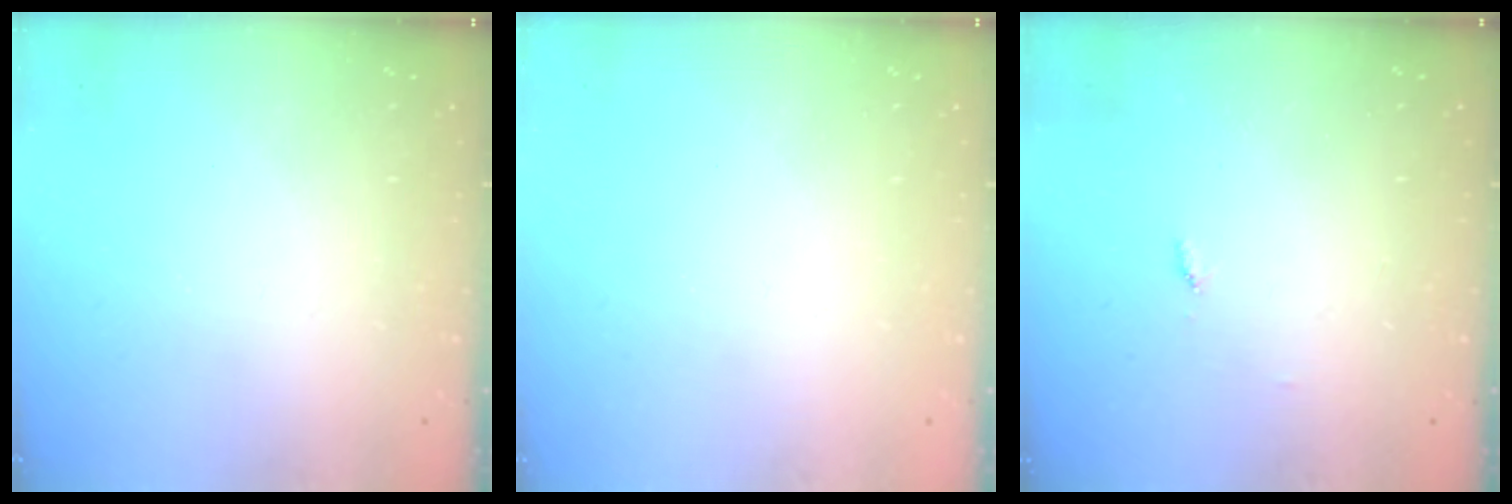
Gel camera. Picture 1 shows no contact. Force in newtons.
{"total": 0.0}
{"total": 4.5, "press": 4.5, "slide": 0.6}